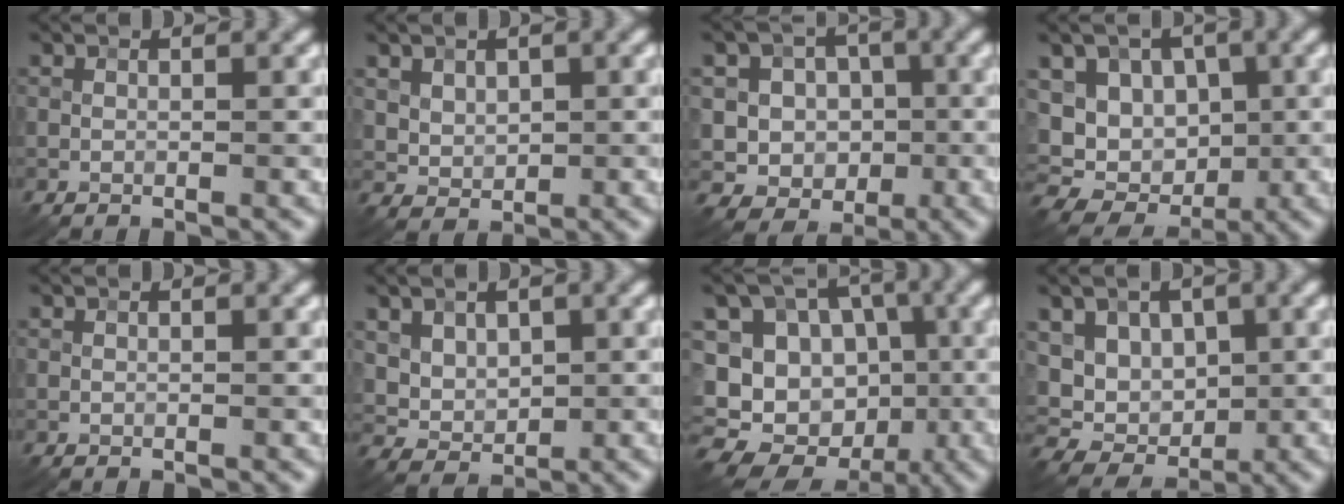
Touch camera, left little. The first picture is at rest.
{"total": 2.3, "force": [1.1, 1.8, 1.0], "torque": [-0.026, -0.009, 0.035]}
{"total": 5.8, "force": [-0.4, 5.5, 2.0], "torque": [-0.011, 0.015, -0.035]}
{"total": 11.5, "force": [0.3, 9.9, 5.9], "torque": [-0.086, 0.033, -0.021]}
{"total": 0.0}
{"total": 4.0, "force": [1.7, 3.0, 2.1], "torque": [-0.049, 0.003, 0.048]}
{"total": 15.5, "force": [-5.1, 13.4, 5.8], "torque": [-0.119, -0.006, -0.085]}
{"total": 7.4, "force": [1.4, 6.1, 4.0], "torque": [-0.052, 0.017, 0.013]}